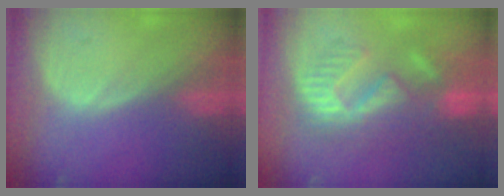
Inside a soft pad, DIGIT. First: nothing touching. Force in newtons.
{"total": 10.5, "press": 9.6, "slide": 4.1}